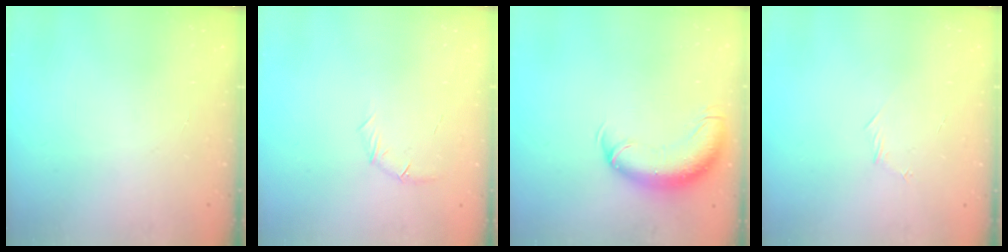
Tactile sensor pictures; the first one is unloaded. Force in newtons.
{"total": 6.3, "press": 6.1, "slide": 1.5}
{"total": 11.9, "press": 11.6, "slide": 2.7}
{"total": 4.1, "press": 3.9, "slide": 1.2}